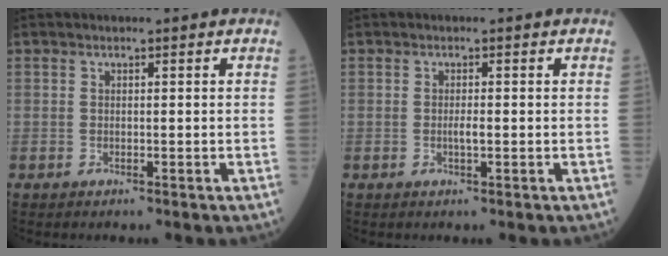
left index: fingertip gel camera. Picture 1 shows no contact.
{"total": 1.1, "force": [-0.6, 0.0, 0.9], "torque": [-0.019, -0.007, -0.009]}